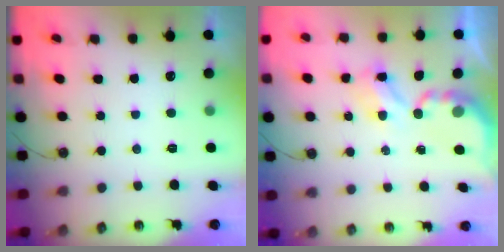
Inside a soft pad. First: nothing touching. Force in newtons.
{"total": 4.0, "press": 4.0, "slide": 0.2}